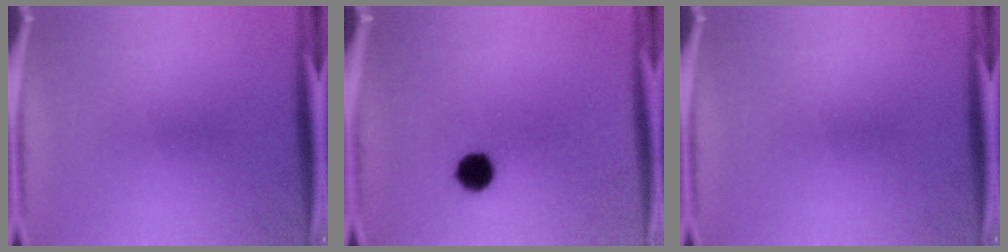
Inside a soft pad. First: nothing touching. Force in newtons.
{"total": 5.3}
{"total": 0.0}